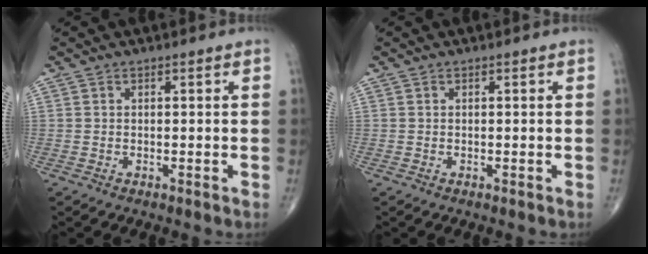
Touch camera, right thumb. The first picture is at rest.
{"total": 0.0}